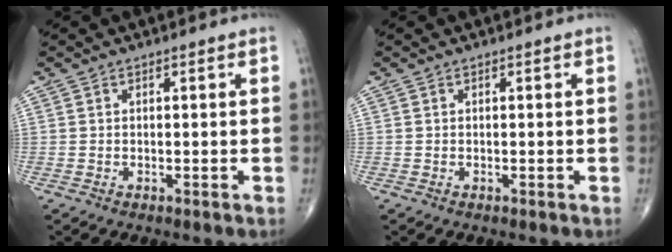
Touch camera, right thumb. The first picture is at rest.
{"total": 0.0}